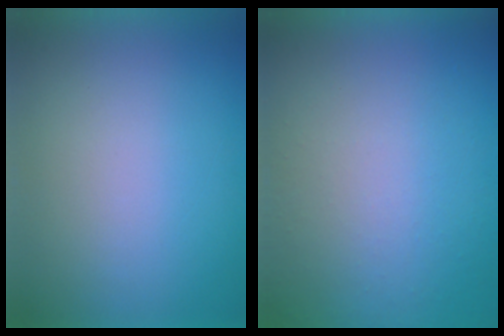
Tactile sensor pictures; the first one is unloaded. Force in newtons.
{"total": 9.5}